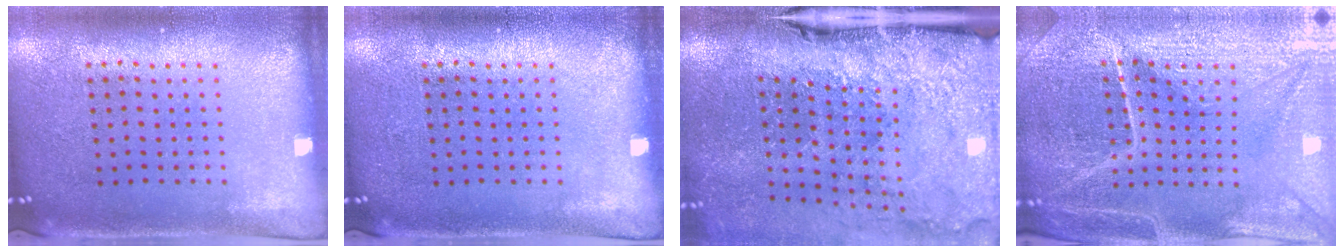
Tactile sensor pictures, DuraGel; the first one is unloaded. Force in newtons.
{"total": 0.0}
{"total": 4.7, "press": 3.6, "slide": 2.9}
{"total": 4.9, "press": 4.6, "slide": 1.6}